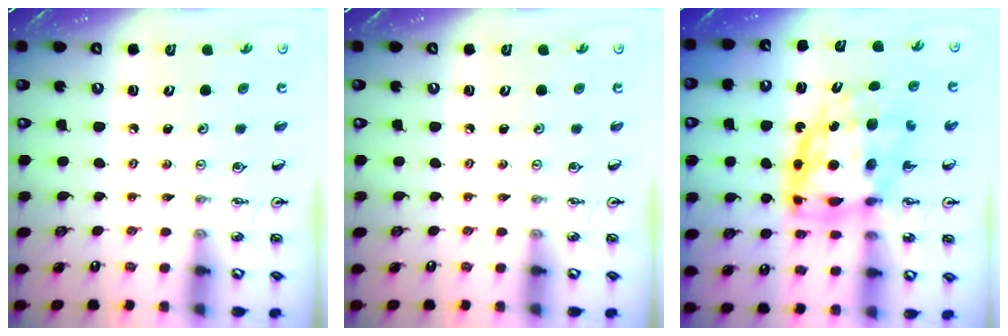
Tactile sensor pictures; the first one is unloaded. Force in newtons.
{"total": 0.0}
{"total": 12.9, "press": 12.8, "slide": 1.7}